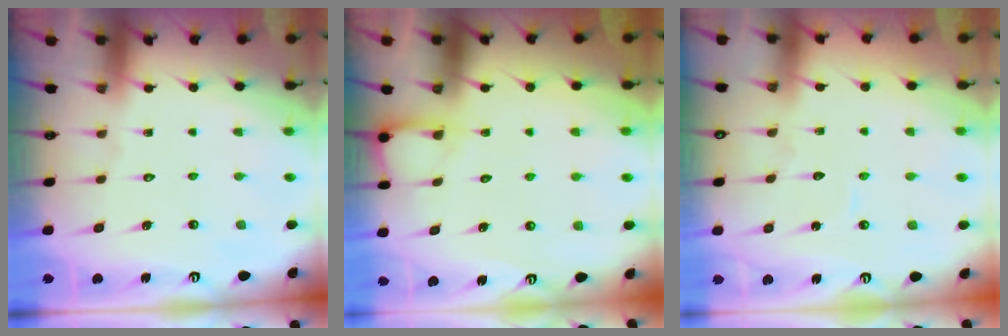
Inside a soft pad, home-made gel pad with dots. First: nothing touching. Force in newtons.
{"total": 4.2, "press": 4.2, "slide": 0.6}
{"total": 3.8, "press": 3.8, "slide": 0.2}